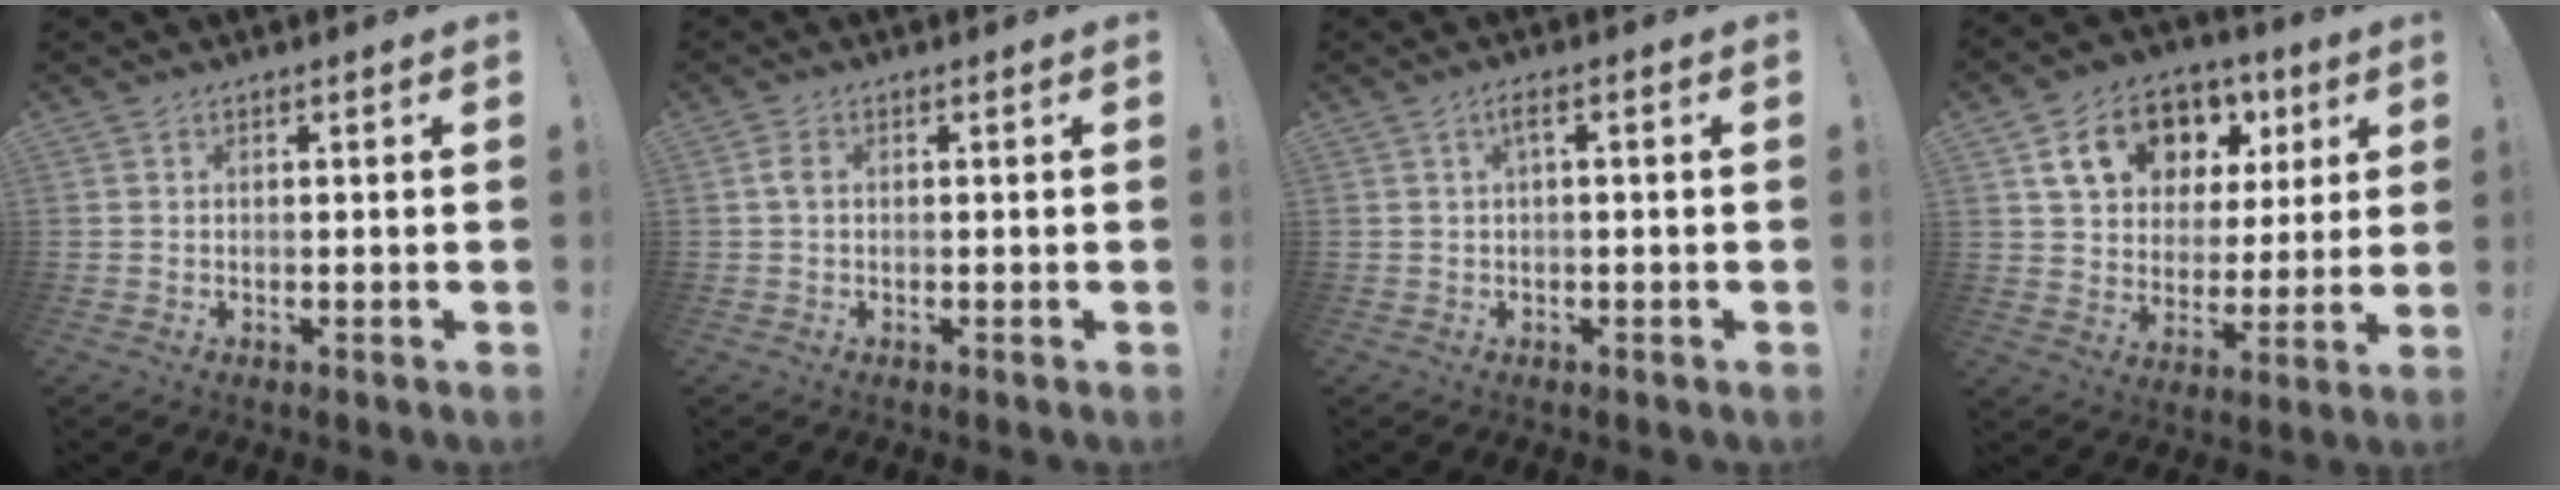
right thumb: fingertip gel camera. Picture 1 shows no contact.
{"total": 1.9, "force": [0.2, 1.0, 1.6], "torque": [-0.032, 0.008, 0.004]}
{"total": 2.4, "force": [-0.1, 0.1, 2.4], "torque": [-0.047, 0.006, -0.006]}
{"total": 16.5, "force": [7.7, 11.8, 8.5], "torque": [-0.129, -0.025, 0.151]}